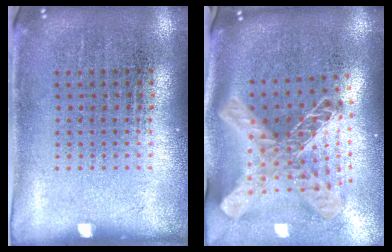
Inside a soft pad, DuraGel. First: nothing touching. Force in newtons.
{"total": 2.8, "press": 2.0, "slide": 2.0}